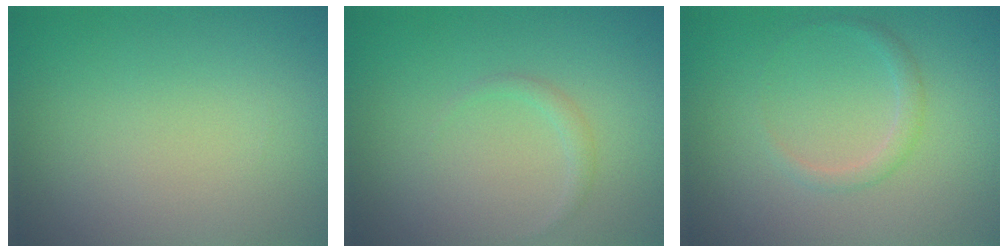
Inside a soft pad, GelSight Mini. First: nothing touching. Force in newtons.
{"total": 0.8, "press": 0.8, "slide": 0.1}
{"total": 1.2, "press": 1.2, "slide": 0.1}